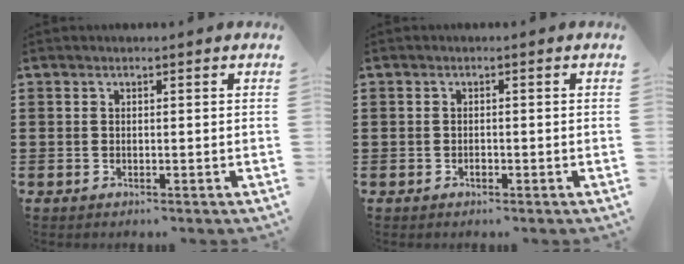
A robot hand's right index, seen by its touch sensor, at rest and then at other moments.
{"total": 0.8, "force": [-0.5, 0.5, 0.4], "torque": [-0.009, -0.001, -0.008]}